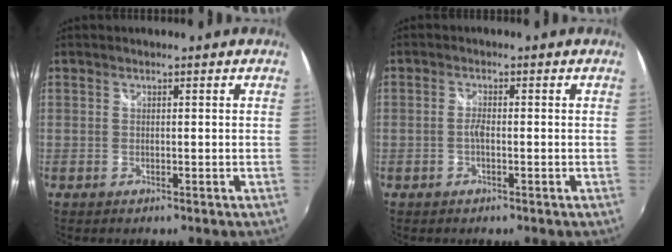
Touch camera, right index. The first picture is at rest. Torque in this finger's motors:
{"motor_torque": [0.20, 0.07, 0.14, 0.04]}